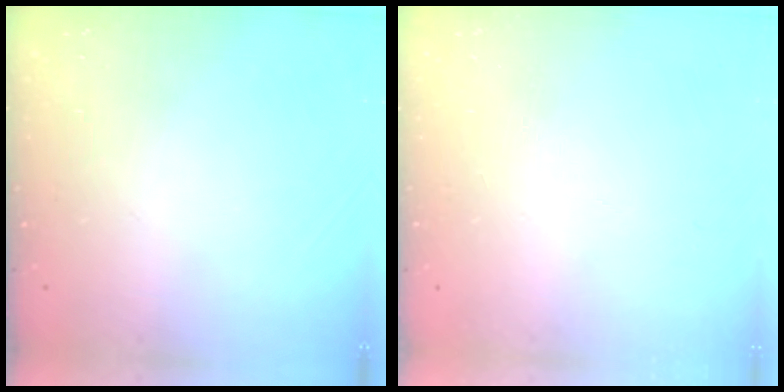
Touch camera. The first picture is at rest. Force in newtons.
{"total": 0.0}